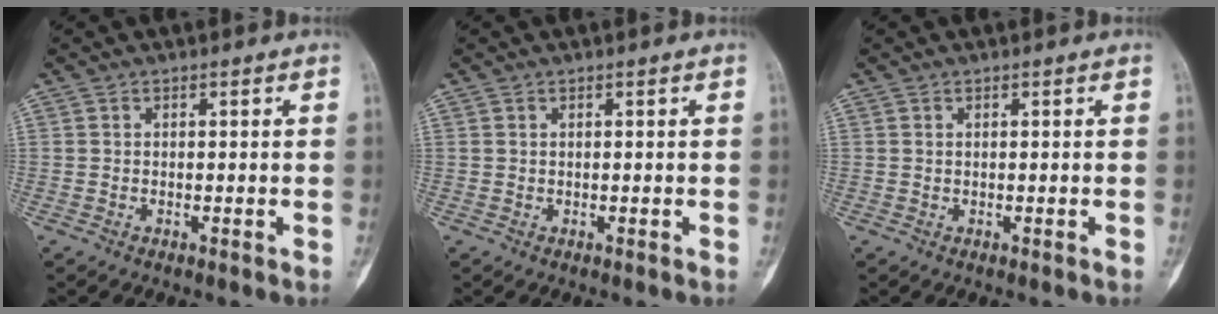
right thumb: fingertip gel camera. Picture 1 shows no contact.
{"total": 0.0}
{"total": 0.0}